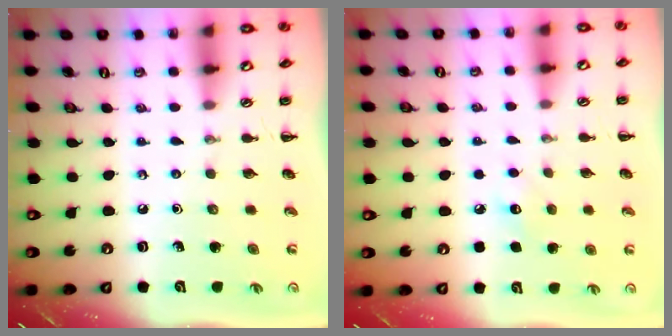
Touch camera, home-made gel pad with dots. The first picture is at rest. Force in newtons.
{"total": 5.8, "press": 5.7, "slide": 1.3}